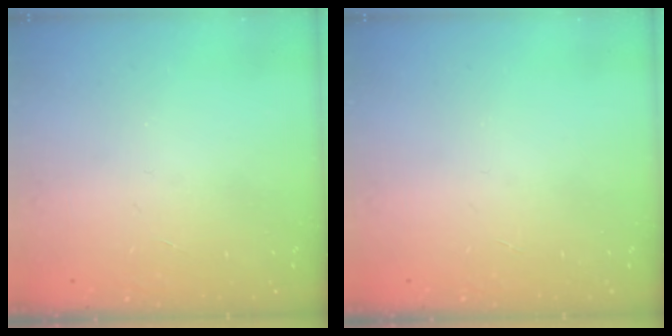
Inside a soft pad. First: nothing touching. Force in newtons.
{"total": 0.0}